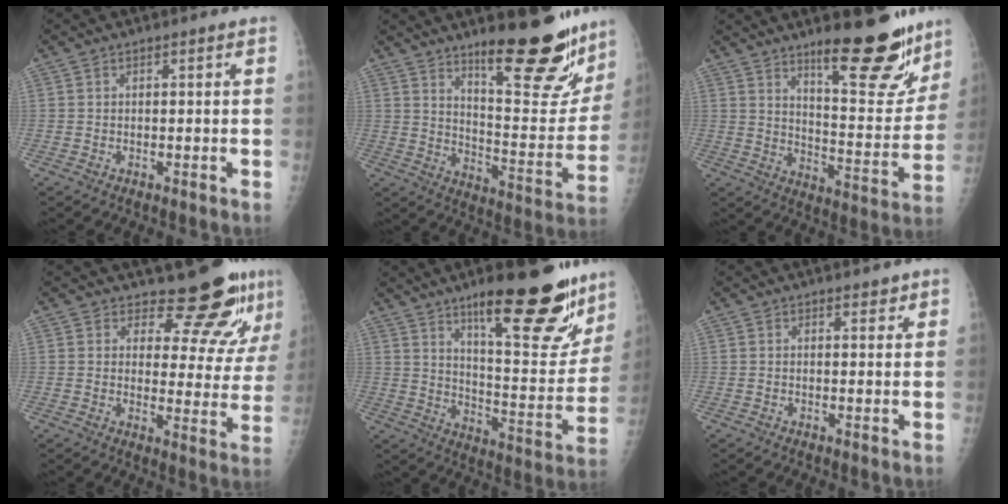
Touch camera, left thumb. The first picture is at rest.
{"total": 20.9, "force": [15.0, 5.3, 13.5], "torque": [-0.148, -0.117, 0.224]}
{"total": 18.4, "force": [13.1, 4.8, 12.0], "torque": [-0.119, -0.105, 0.196]}
{"total": 11.0, "force": [9.7, 3.4, 4.0], "torque": [-0.022, -0.092, 0.119]}
{"total": 23.0, "force": [15.1, 6.2, 16.2], "torque": [-0.187, -0.091, 0.229]}
{"total": 1.7, "force": [1.3, 0.7, 0.7], "torque": [0.000, -0.008, 0.015]}